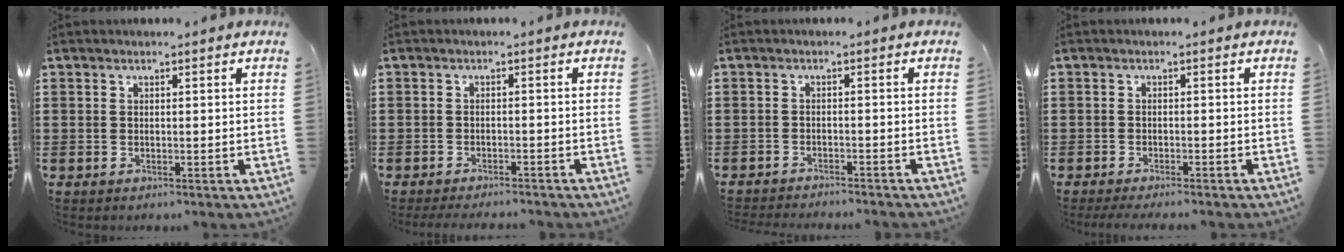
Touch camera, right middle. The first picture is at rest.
{"total": 2.2, "force": [-2.2, 0.2, 0.1], "torque": [-0.005, 0.000, -0.046]}
{"total": 2.0, "force": [-2.0, -0.1, -0.1], "torque": [-0.003, 0.002, -0.043]}
{"total": 1.6, "force": [-1.5, 0.0, 0.3], "torque": [-0.008, 0.000, -0.031]}